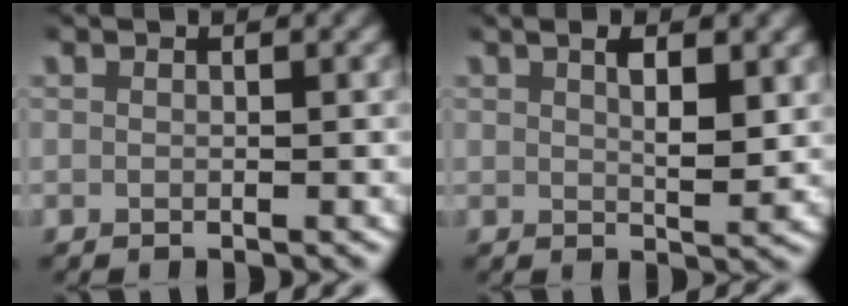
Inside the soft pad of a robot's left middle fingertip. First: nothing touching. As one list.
[{"total": 3.5, "force": [1.7, 1.2, 2.8], "torque": [-0.036, -0.003, 0.029]}]